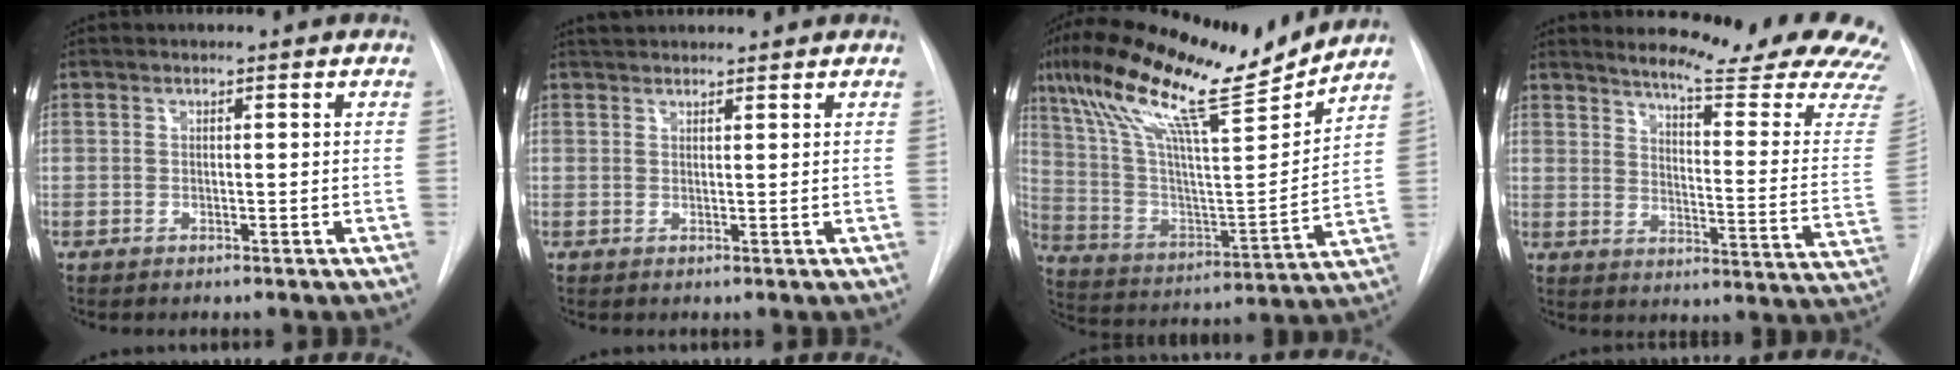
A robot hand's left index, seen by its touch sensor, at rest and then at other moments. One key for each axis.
{"total": 4.4, "fx": 4.0, "fy": 0.9, "fz": 1.5, "tx": -0.021, "ty": 0.039, "tz": 0.063}
{"total": 21.3, "fx": 16.8, "fy": 1.4, "fz": 13.1, "tx": -0.239, "ty": 0.011, "tz": 0.292}
{"total": 23.9, "fx": 21.6, "fy": 1.8, "fz": 10.1, "tx": -0.131, "ty": -0.118, "tz": 0.248}